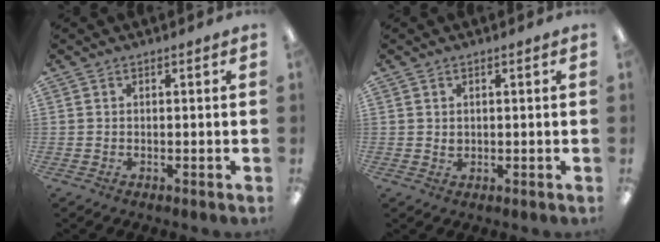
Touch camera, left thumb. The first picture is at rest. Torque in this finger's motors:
{"motor_torque": [-0.17, 0.08, 0.08, -0.07, 0.00]}